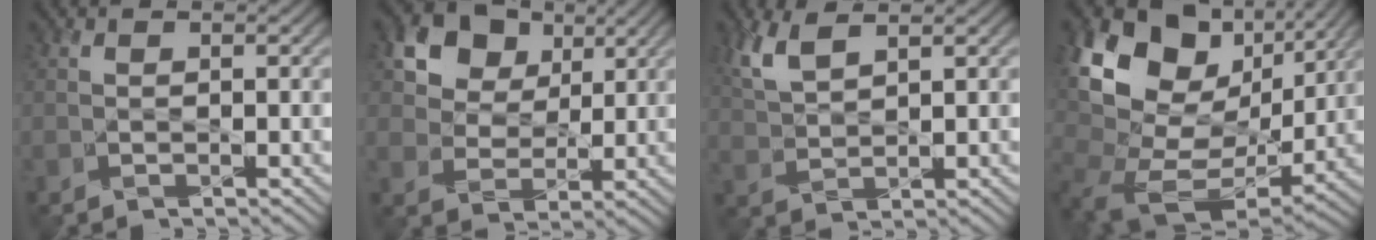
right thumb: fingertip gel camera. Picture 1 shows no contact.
{"total": 11.9, "force": [6.1, 8.5, 5.7], "torque": [-0.155, 0.011, 0.123]}
{"total": 4.9, "force": [3.1, 1.6, 3.5], "torque": [-0.096, 0.006, 0.067]}
{"total": 19.1, "force": [5.4, 14.0, 11.8], "torque": [-0.262, 0.009, 0.122]}